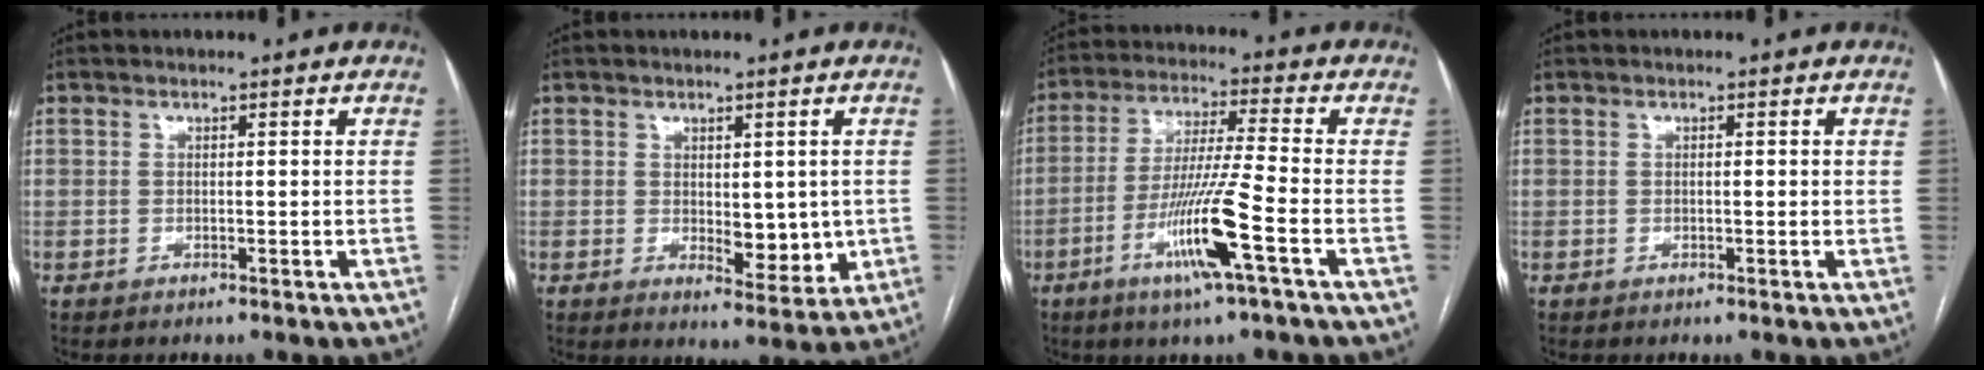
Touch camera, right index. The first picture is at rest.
{"total": 5.8, "force": [0.0, 2.9, 5.1], "torque": [-0.063, -0.010, 0.011]}
{"total": 11.5, "force": [-4.7, -1.0, 10.4], "torque": [-0.206, -0.016, -0.092]}
{"total": 0.9, "force": [0.1, 0.2, 0.8], "torque": [-0.014, 0.001, 0.002]}